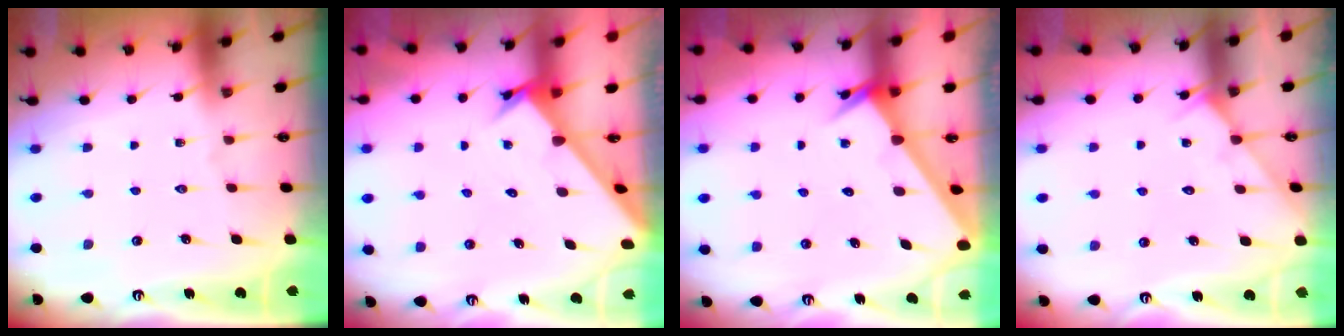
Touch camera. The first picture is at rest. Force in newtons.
{"total": 2.7, "press": 2.7, "slide": 0.3}
{"total": 2.4, "press": 2.4, "slide": 0.1}
{"total": 5.6, "press": 5.6, "slide": 0.6}